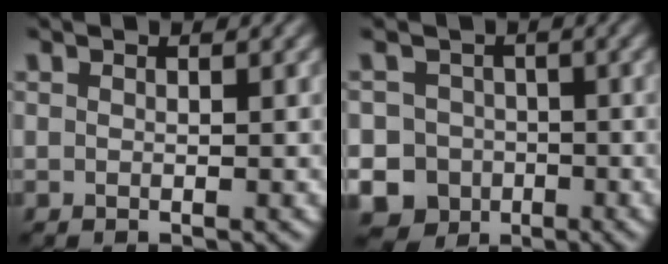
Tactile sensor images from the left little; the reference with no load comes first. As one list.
[{"total": 10.1, "force": [-4.0, 9.0, 2.1], "torque": [-0.027, -0.014, -0.092]}]